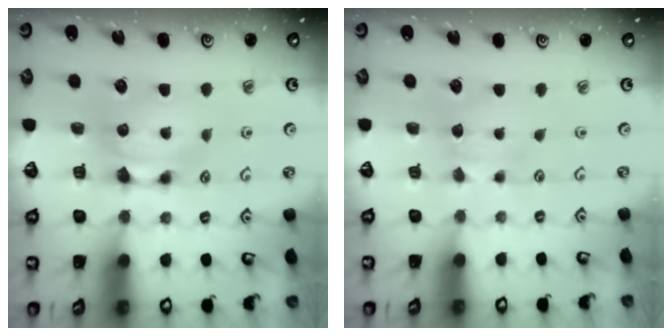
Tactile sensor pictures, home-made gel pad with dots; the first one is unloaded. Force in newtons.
{"total": 2.0, "press": 1.9, "slide": 0.5}